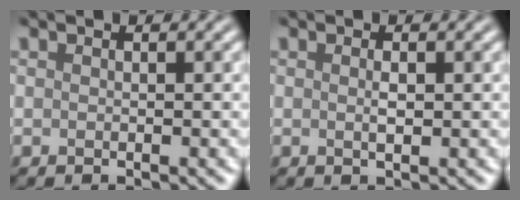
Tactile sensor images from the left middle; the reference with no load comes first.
{"total": 0.9, "force": [0.0, 0.1, 0.9], "torque": [-0.020, -0.002, 0.000]}